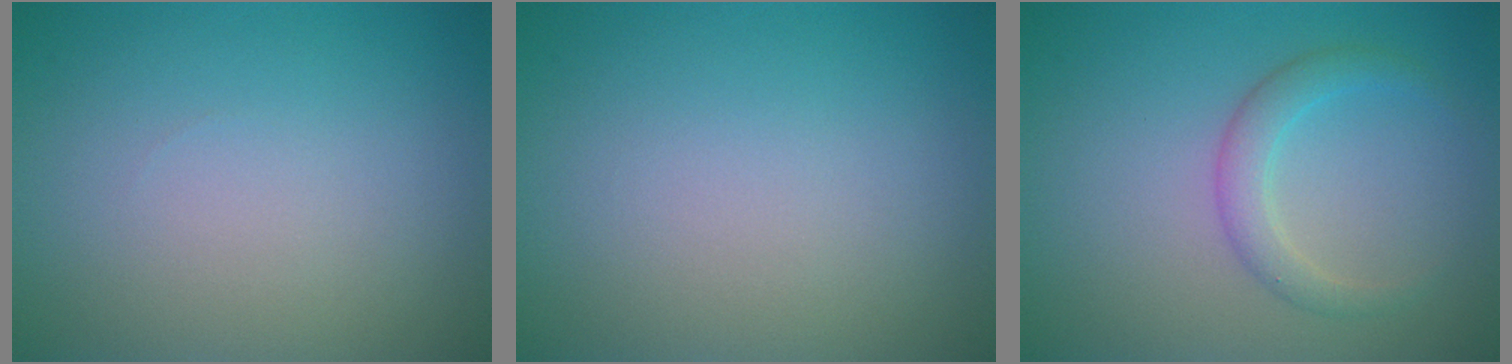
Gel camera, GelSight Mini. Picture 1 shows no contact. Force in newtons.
{"total": 0.0}
{"total": 2.2, "press": 2.2, "slide": 0.1}